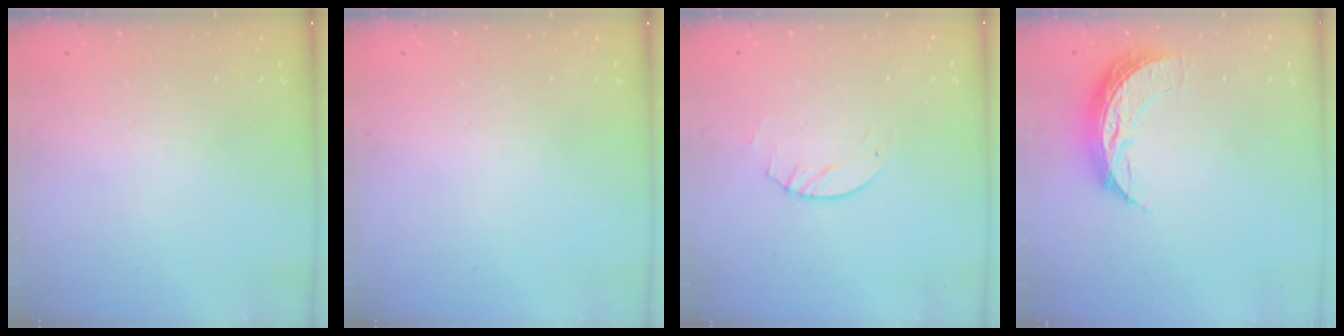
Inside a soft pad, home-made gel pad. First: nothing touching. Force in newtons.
{"total": 0.0}
{"total": 2.6, "press": 2.6, "slide": 0.3}
{"total": 9.0, "press": 9.0, "slide": 0.6}